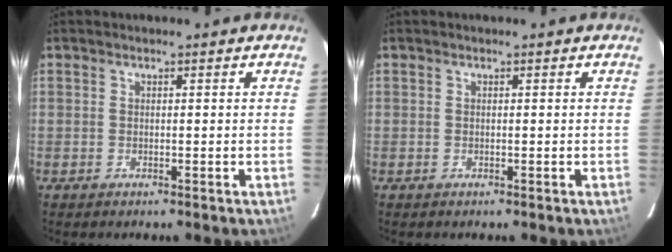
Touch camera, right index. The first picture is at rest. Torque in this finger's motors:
{"motor_torque": [0.07, 0.05, -0.03, 0.00]}